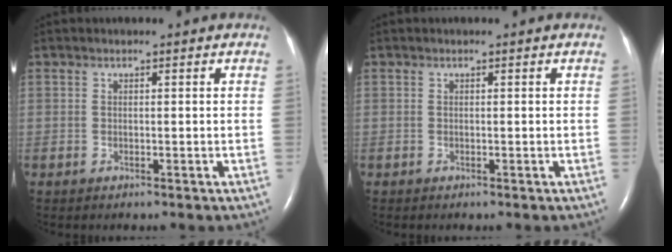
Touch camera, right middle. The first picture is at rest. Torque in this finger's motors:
{"motor_torque": [0.03, 0.00, -0.03, -0.01]}